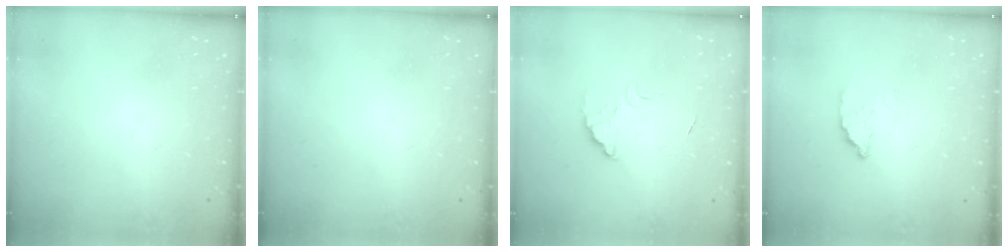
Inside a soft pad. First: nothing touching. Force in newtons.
{"total": 0.0}
{"total": 6.4, "press": 6.4, "slide": 0.5}
{"total": 2.8, "press": 2.7, "slide": 0.2}